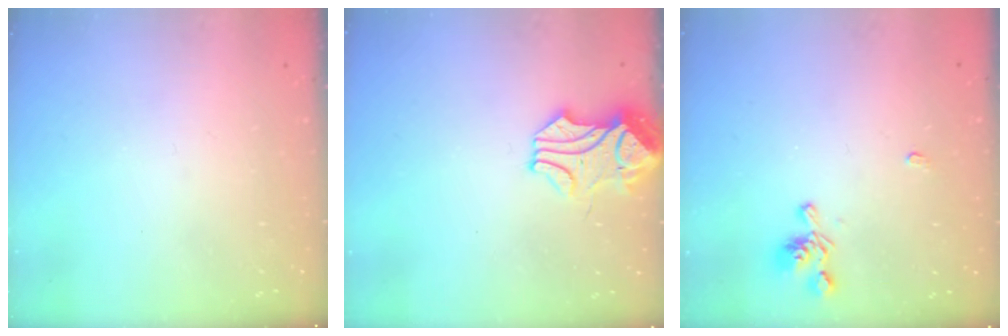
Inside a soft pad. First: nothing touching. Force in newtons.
{"total": 0.0}
{"total": 4.2, "press": 4.2, "slide": 0.4}